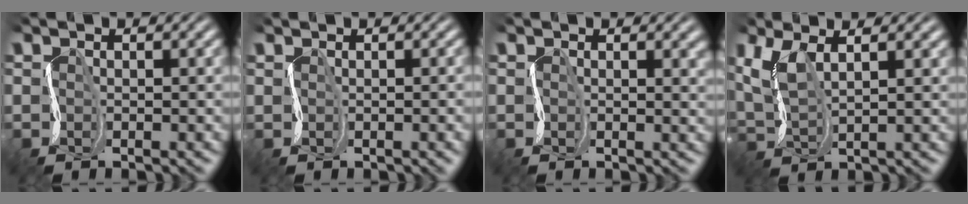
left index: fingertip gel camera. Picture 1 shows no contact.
{"total": 0.9, "force": [0.4, 0.4, 0.7], "torque": [0.003, 0.002, 0.010]}
{"total": 2.3, "force": [0.8, 1.2, 1.8], "torque": [-0.005, 0.004, 0.008]}
{"total": 4.3, "force": [2.8, 1.6, 2.9], "torque": [-0.082, 0.007, 0.056]}